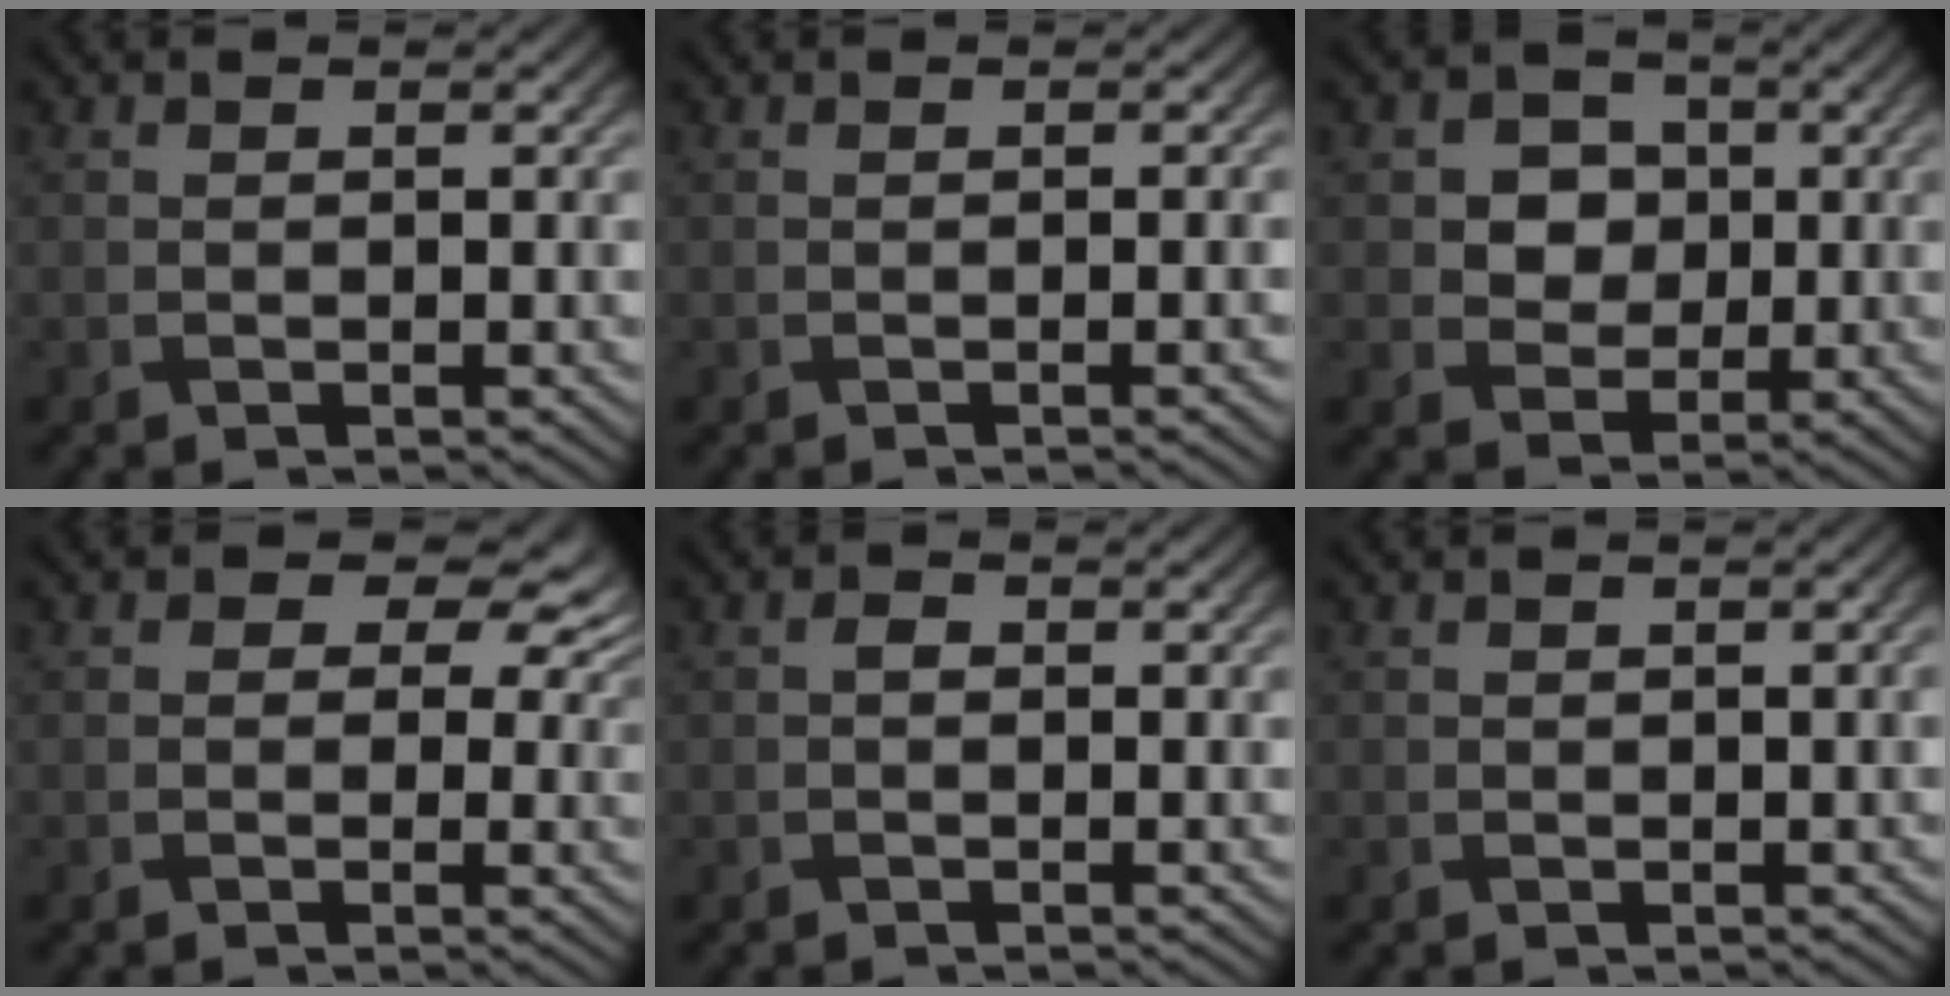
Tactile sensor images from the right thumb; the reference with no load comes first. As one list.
[{"total": 0.9, "force": [-0.2, 0.1, 0.9], "torque": [-0.010, 0.002, -0.006]}, {"total": 5.9, "force": [1.0, 5.3, 2.4], "torque": [-0.060, 0.003, 0.007]}, {"total": 5.2, "force": [1.8, 3.9, 2.8], "torque": [-0.033, 0.004, 0.005]}, {"total": 0.8, "force": [-0.2, 0.6, 0.5], "torque": [-0.007, 0.001, -0.006]}, {"total": 0.7, "force": [0.0, 0.6, 0.4], "torque": [-0.007, -0.002, 0.000]}]